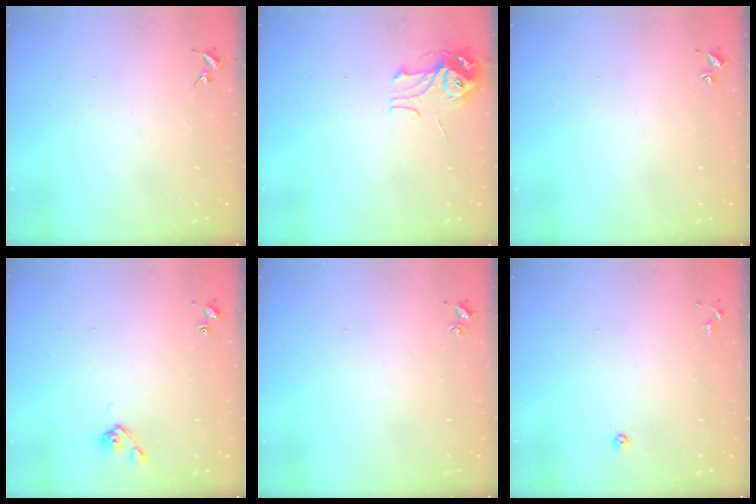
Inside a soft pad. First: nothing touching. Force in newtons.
{"total": 8.0, "press": 8.0, "slide": 0.4}
{"total": 2.0, "press": 2.0, "slide": 0.2}
{"total": 4.8, "press": 4.8, "slide": 0.8}
{"total": 2.6, "press": 2.6, "slide": 0.3}
{"total": 3.2, "press": 3.1, "slide": 0.8}